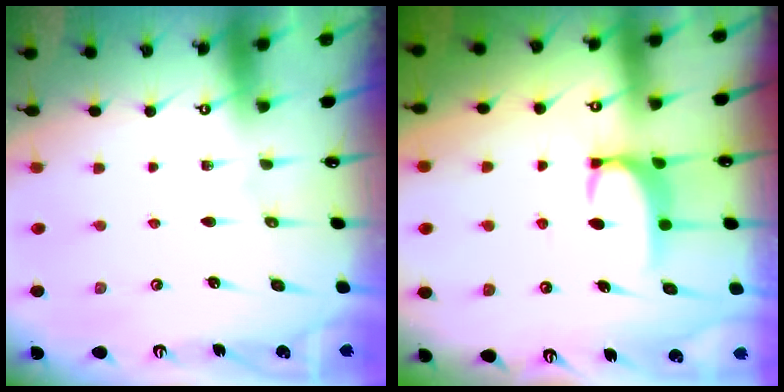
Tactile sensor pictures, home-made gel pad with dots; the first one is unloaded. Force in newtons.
{"total": 1.9, "press": 1.8, "slide": 0.5}